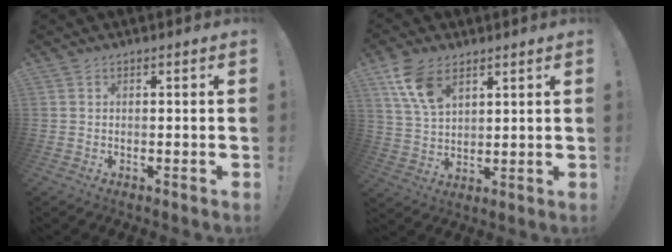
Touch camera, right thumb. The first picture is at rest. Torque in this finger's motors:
{"motor_torque": [-0.71, 1.03, 0.94, 0.47, 0.30]}